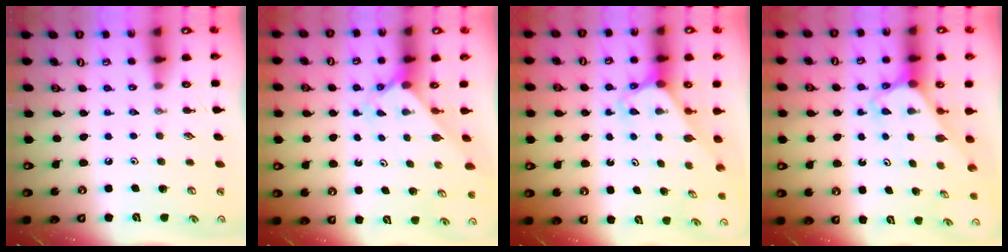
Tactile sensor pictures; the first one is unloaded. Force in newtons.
{"total": 2.0, "press": 2.0, "slide": 0.2}
{"total": 2.5, "press": 2.5, "slide": 0.2}
{"total": 2.8, "press": 2.8, "slide": 0.2}